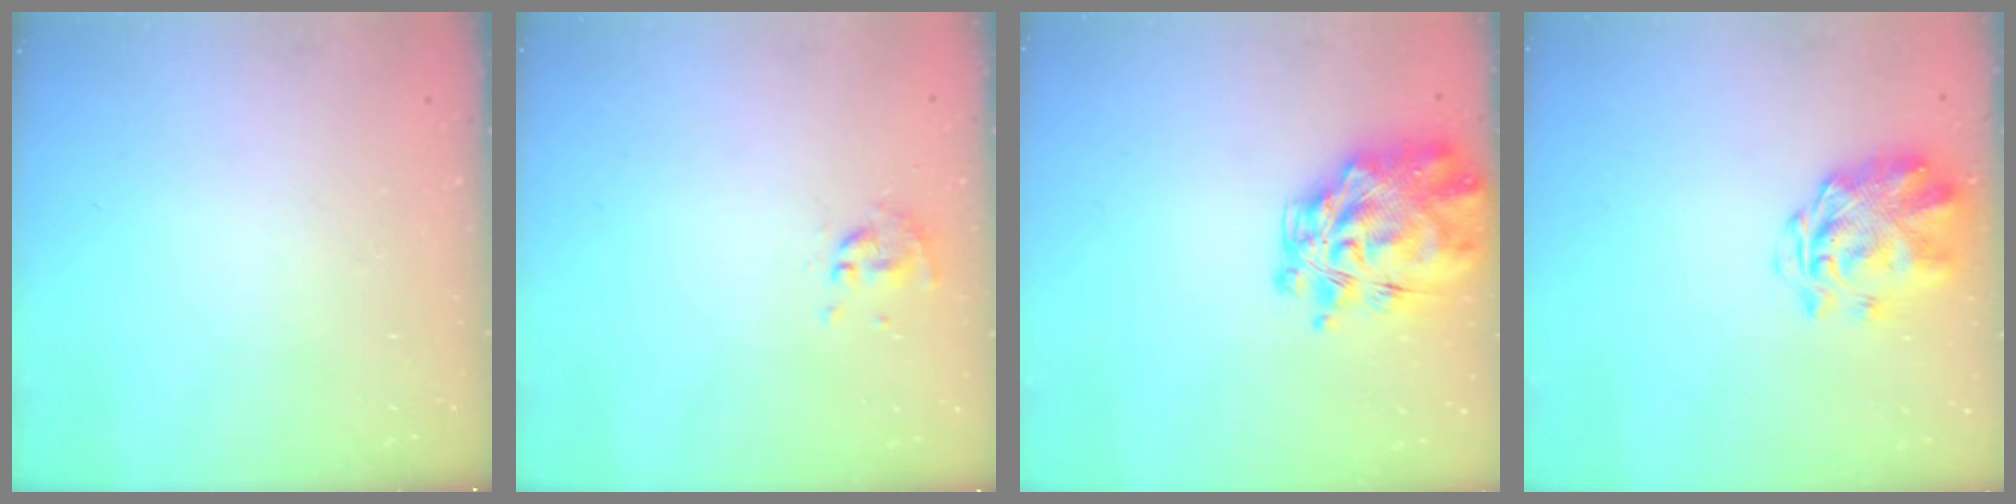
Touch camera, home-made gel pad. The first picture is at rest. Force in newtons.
{"total": 0.6, "press": 0.5, "slide": 0.1}
{"total": 13.3, "press": 12.5, "slide": 4.6}
{"total": 3.3, "press": 2.9, "slide": 1.5}